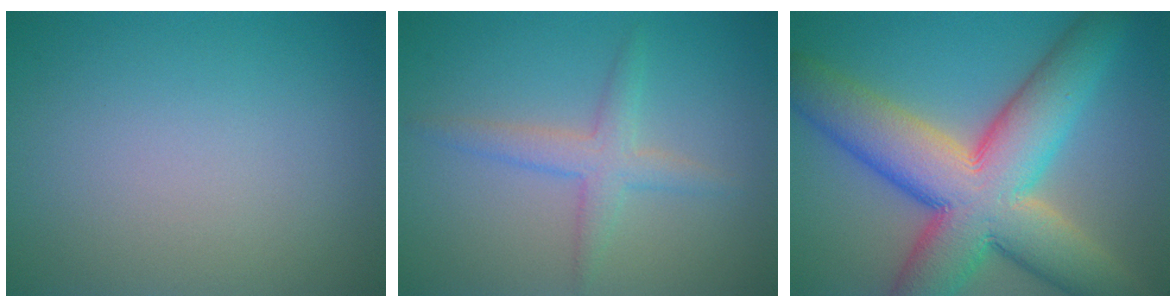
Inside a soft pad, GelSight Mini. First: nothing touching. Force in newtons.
{"total": 2.7, "press": 2.7, "slide": 0.1}
{"total": 13.7, "press": 13.7, "slide": 0.6}